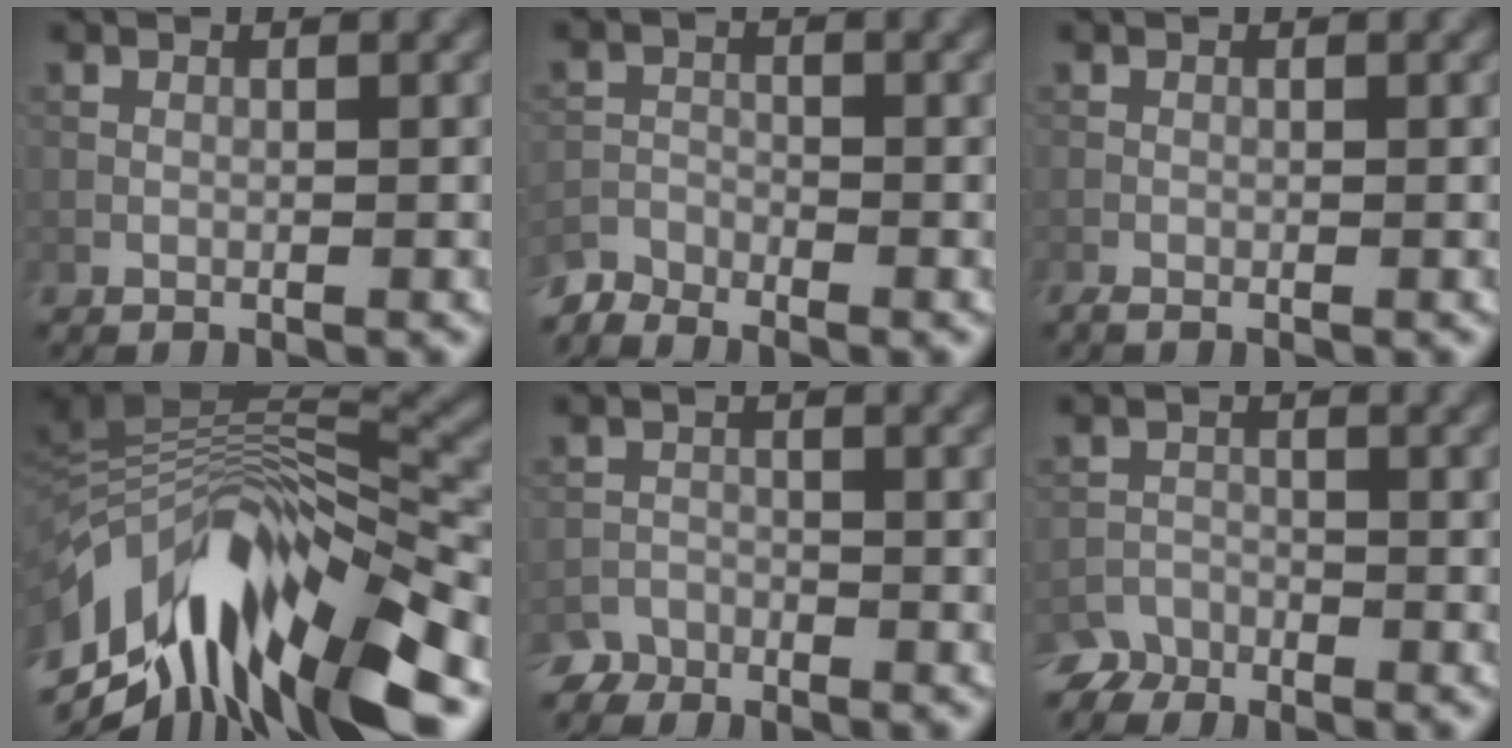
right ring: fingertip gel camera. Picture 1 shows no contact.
{"total": 2.6, "force": [-2.6, 0.4, 0.2], "torque": [-0.008, -0.007, -0.060]}
{"total": 0.5, "force": [-0.5, 0.1, 0.2], "torque": [-0.003, -0.001, -0.010]}
{"total": 14.8, "force": [-6.8, 5.3, 12.0], "torque": [-0.228, 0.007, -0.114]}
{"total": 2.6, "force": [-2.4, 1.0, 0.0], "torque": [-0.001, -0.002, -0.042]}
{"total": 3.0, "force": [-2.7, 1.1, 0.1], "torque": [-0.002, -0.004, -0.050]}